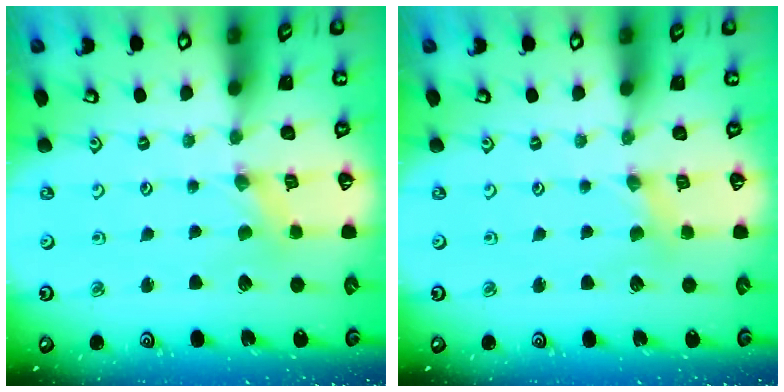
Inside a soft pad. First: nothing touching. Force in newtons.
{"total": 2.8, "press": 2.8, "slide": 0.3}